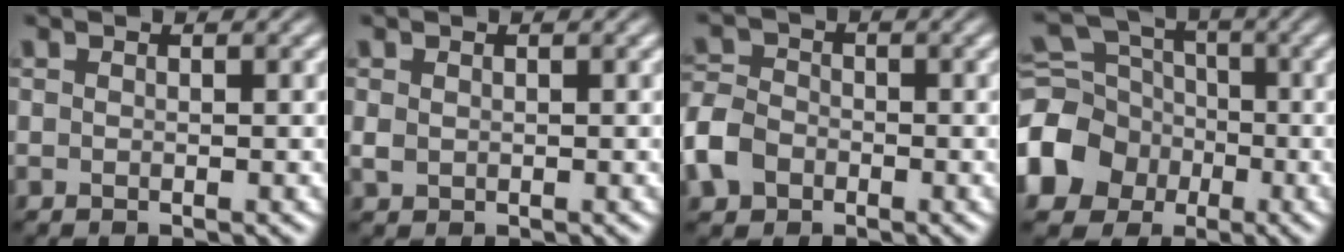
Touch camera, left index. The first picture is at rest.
{"total": 0.8, "force": [0.1, 0.7, 0.3], "torque": [-0.007, -0.001, -0.001]}
{"total": 4.3, "force": [-1.9, 3.3, 1.9], "torque": [-0.048, 0.007, -0.052]}
{"total": 8.5, "force": [-3.0, 7.0, 3.7], "torque": [-0.102, -0.007, -0.068]}